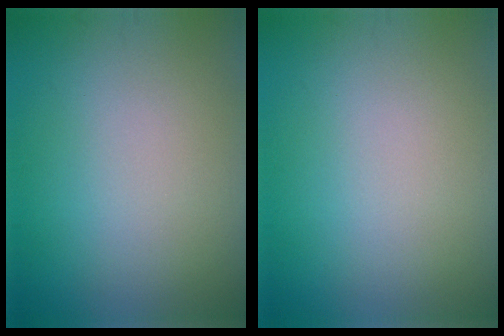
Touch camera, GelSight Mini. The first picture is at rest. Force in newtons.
{"total": 0.0}